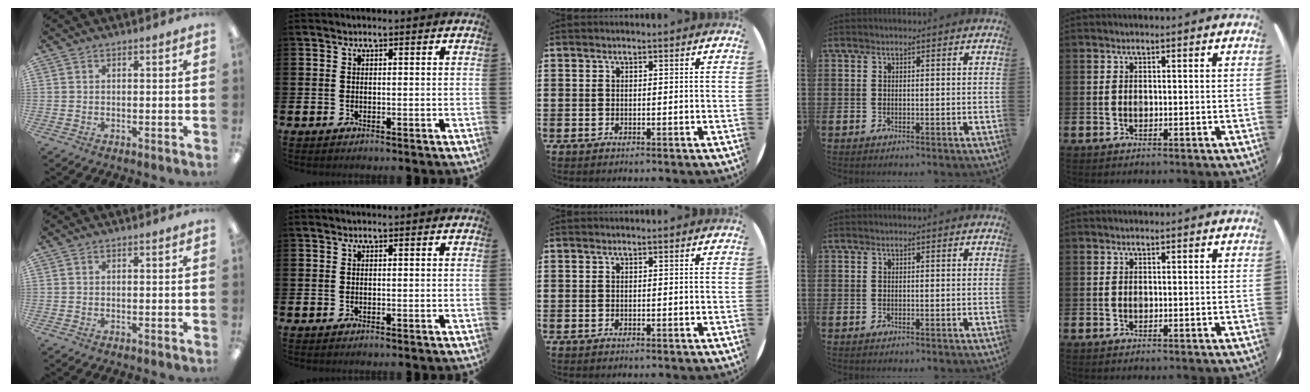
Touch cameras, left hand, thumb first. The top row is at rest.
{}